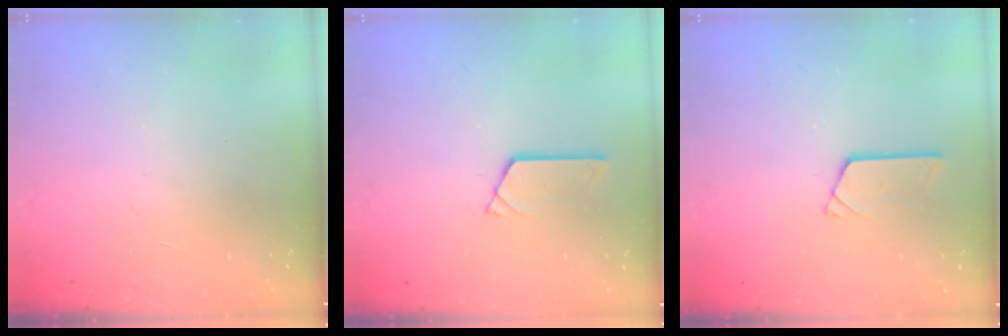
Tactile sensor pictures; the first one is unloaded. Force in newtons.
{"total": 3.5, "press": 3.4, "slide": 0.3}
{"total": 2.4, "press": 2.4, "slide": 0.2}